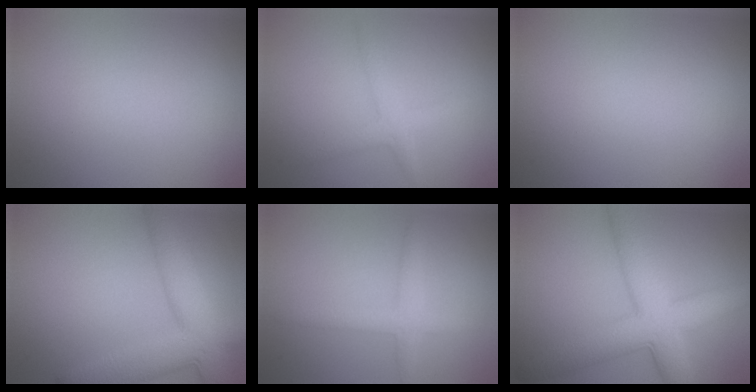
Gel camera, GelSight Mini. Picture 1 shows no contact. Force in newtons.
{"total": 2.0, "press": 2.0, "slide": 0.1}
{"total": 0.0}
{"total": 9.4, "press": 9.4, "slide": 0.4}
{"total": 2.3, "press": 2.3, "slide": 0.1}
{"total": 7.9, "press": 7.9, "slide": 0.1}